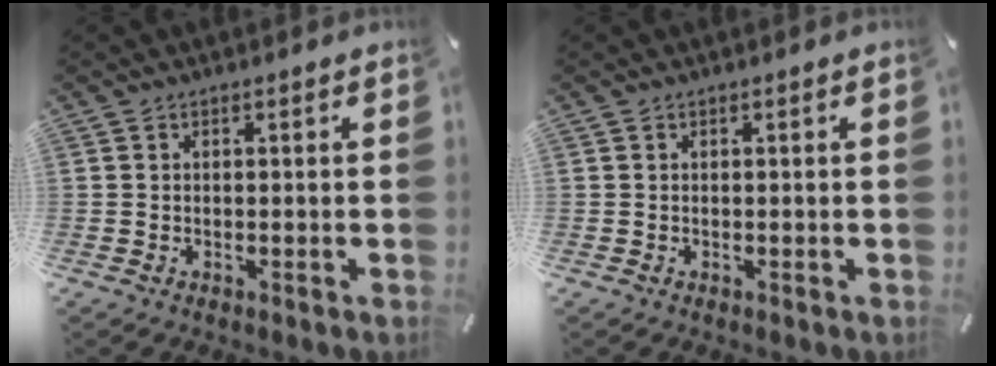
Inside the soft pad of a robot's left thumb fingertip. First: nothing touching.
{"total": 0.0}